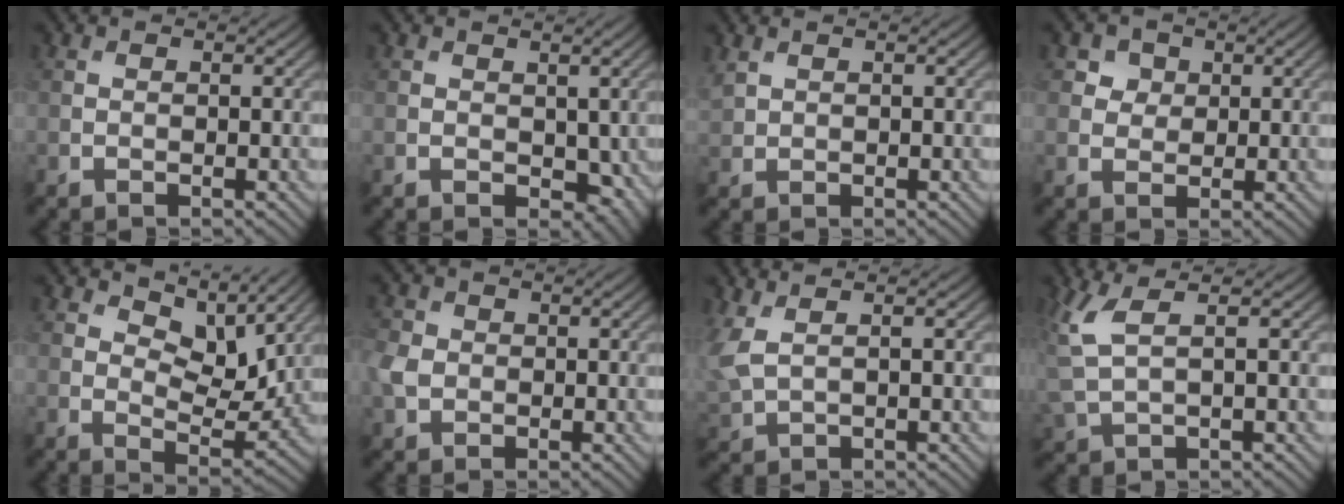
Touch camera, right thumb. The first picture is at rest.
{"total": 3.1, "force": [0.4, 2.2, 2.2], "torque": [-0.031, -0.009, 0.012]}
{"total": 1.7, "force": [1.3, 0.8, 0.7], "torque": [-0.026, 0.005, 0.033]}
{"total": 3.2, "force": [1.5, 2.6, 1.1], "torque": [-0.030, -0.009, 0.033]}
{"total": 7.0, "force": [4.5, 3.5, 4.2], "torque": [-0.070, -0.009, 0.068]}
{"total": 3.5, "force": [-0.3, 3.0, 1.8], "torque": [-0.056, 0.004, -0.010]}
{"total": 4.4, "force": [1.7, 2.0, 3.5], "torque": [-0.113, 0.004, 0.041]}
{"total": 4.4, "force": [1.9, 1.4, 3.7], "torque": [-0.109, 0.007, 0.043]}